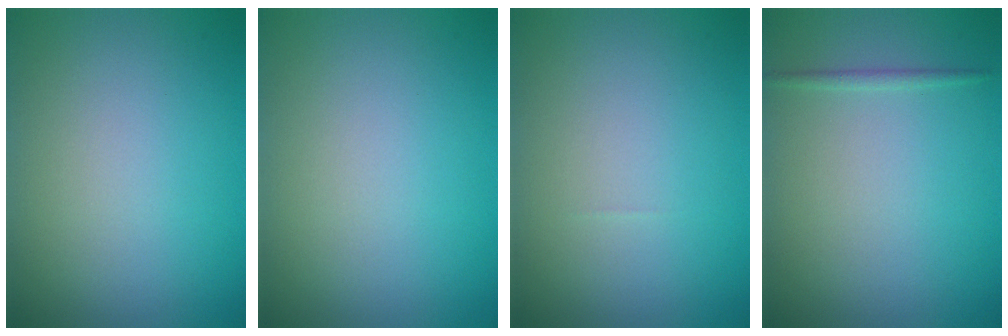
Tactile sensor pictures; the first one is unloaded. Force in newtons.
{"total": 0.0}
{"total": 0.0}
{"total": 0.7, "press": 0.7, "slide": 0.0}